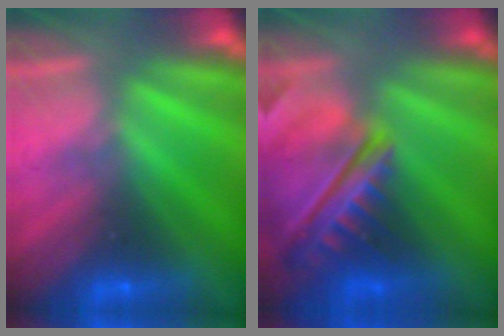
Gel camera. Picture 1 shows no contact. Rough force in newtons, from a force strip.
{"total": 7.5}